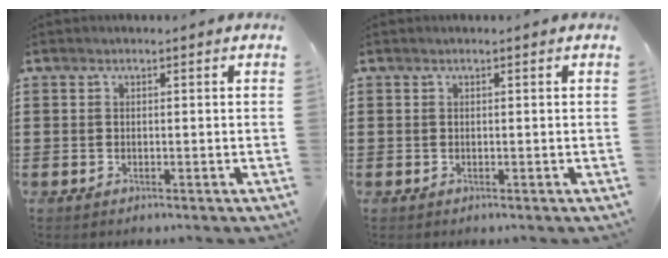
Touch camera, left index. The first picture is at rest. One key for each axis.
{"total": 0.0}